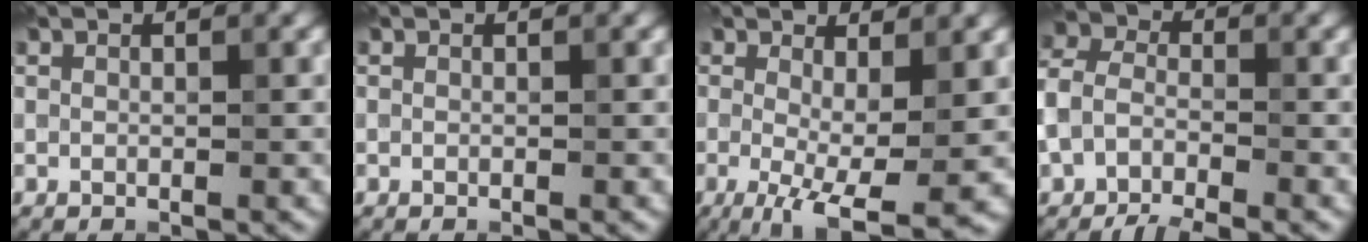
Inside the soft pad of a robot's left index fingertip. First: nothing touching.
{"total": 0.0}
{"total": 7.8, "force": [-1.3, 2.4, 7.3], "torque": [-0.123, -0.014, -0.016]}
{"total": 6.4, "force": [-3.4, 3.6, 4.1], "torque": [-0.086, -0.004, -0.070]}